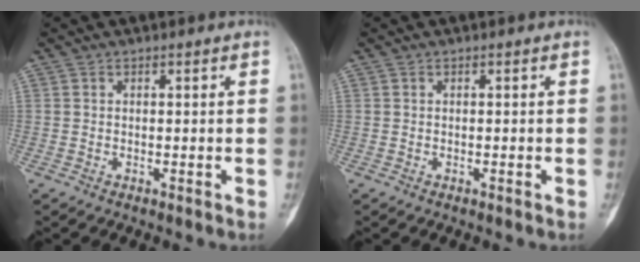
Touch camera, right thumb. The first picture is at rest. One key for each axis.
{"total": 0.0}